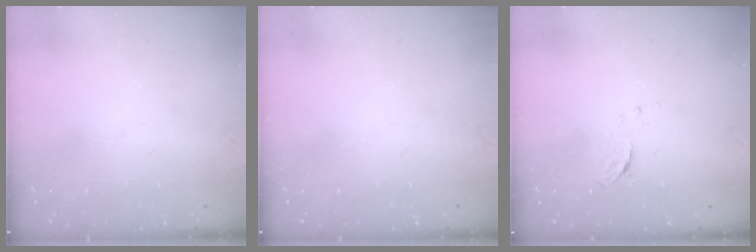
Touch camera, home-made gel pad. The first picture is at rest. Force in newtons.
{"total": 0.0}
{"total": 4.1, "press": 4.1, "slide": 0.2}